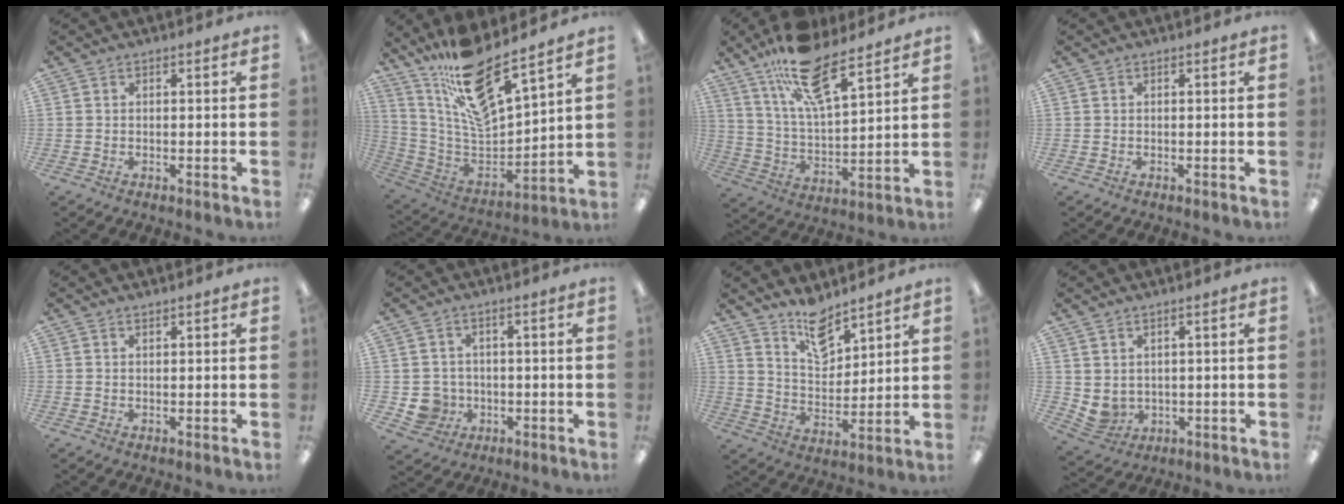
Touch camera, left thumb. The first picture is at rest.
{"total": 17.9, "force": [14.2, 4.3, 10.0], "torque": [-0.186, -0.108, 0.244]}
{"total": 17.1, "force": [11.9, 6.0, 10.7], "torque": [-0.192, -0.054, 0.205]}
{"total": 0.0}
{"total": 0.6, "force": [0.6, 0.0, 0.2], "torque": [-0.004, 0.000, 0.010]}
{"total": 4.9, "force": [-0.6, 4.8, 1.0], "torque": [-0.025, 0.008, -0.008]}
{"total": 10.1, "force": [8.5, 3.9, 3.8], "torque": [-0.062, -0.057, 0.156]}
{"total": 3.4, "force": [2.1, 2.4, 1.1], "torque": [-0.035, -0.015, 0.040]}